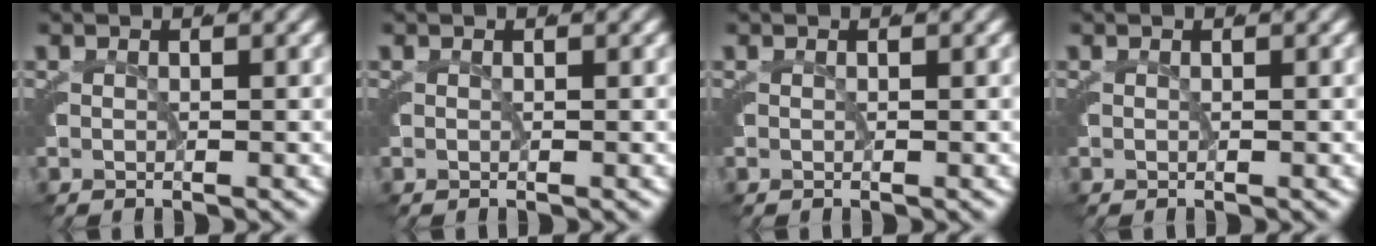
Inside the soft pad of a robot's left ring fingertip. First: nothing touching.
{"total": 0.0}
{"total": 0.0}
{"total": 0.0}